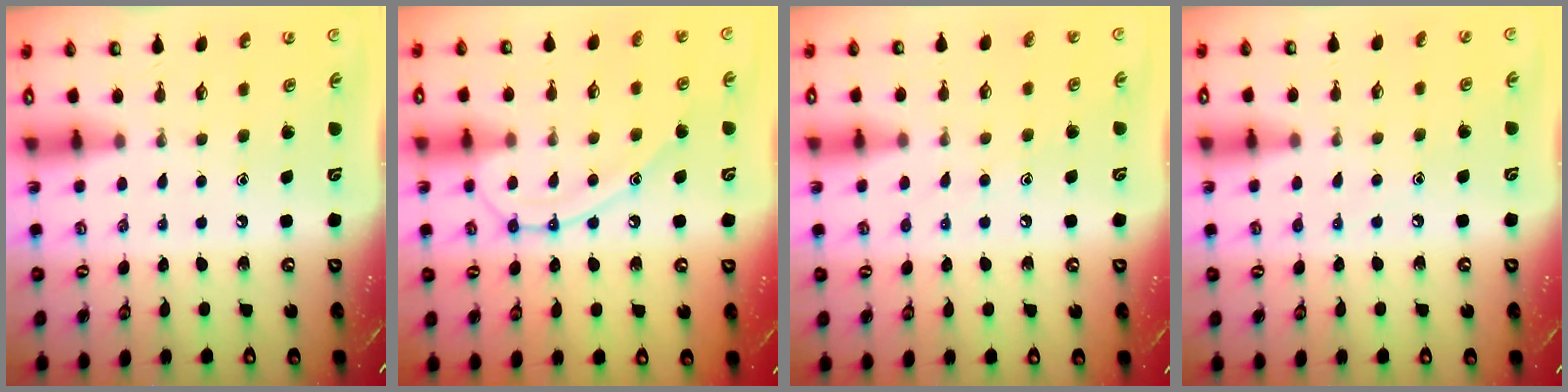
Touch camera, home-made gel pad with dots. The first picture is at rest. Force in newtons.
{"total": 13.6, "press": 13.5, "slide": 1.3}
{"total": 5.4, "press": 5.4, "slide": 0.5}
{"total": 4.4, "press": 4.3, "slide": 0.3}